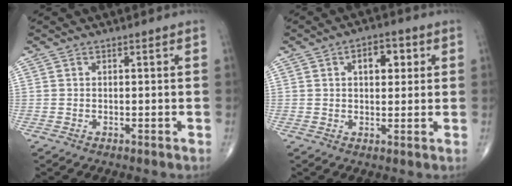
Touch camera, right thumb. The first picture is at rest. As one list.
[{"total": 6.1, "force": [1.9, 3.5, 4.6], "torque": [-0.045, 0.002, 0.025]}]